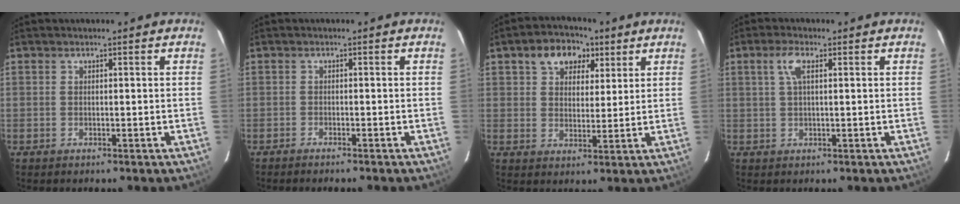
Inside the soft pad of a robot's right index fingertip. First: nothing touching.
{"total": 2.0, "force": [-1.8, 0.1, 0.8], "torque": [-0.028, -0.007, -0.033]}
{"total": 8.8, "force": [4.6, 6.1, 4.4], "torque": [-0.080, 0.025, 0.074]}
{"total": 3.4, "force": [1.2, 1.0, 3.0], "torque": [-0.063, 0.008, 0.023]}